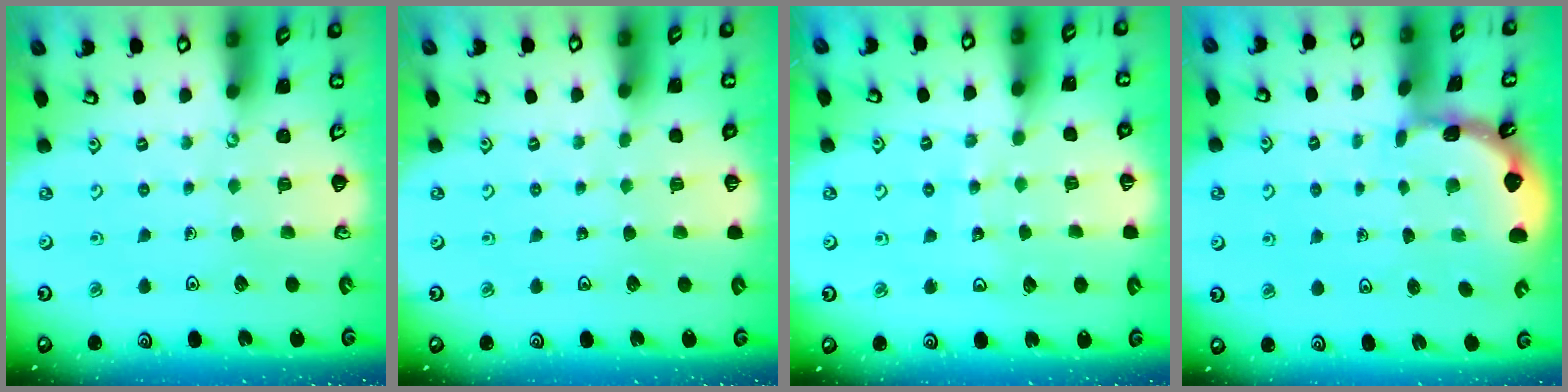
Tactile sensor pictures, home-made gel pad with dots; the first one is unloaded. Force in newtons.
{"total": 0.0}
{"total": 7.8, "press": 7.8, "slide": 0.9}
{"total": 1.7, "press": 1.7, "slide": 0.1}